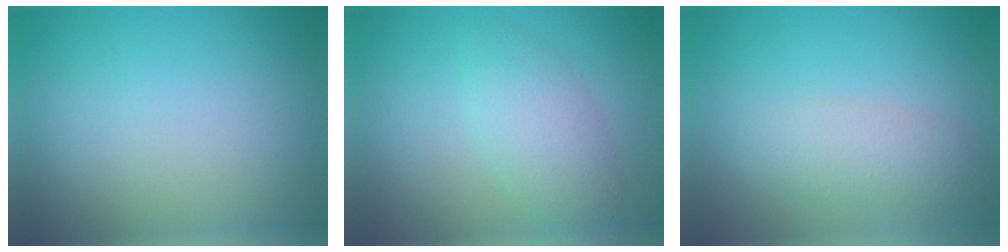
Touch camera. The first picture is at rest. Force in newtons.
{"total": 3.3, "press": 3.3, "slide": 0.1}
{"total": 2.9, "press": 2.9, "slide": 0.1}